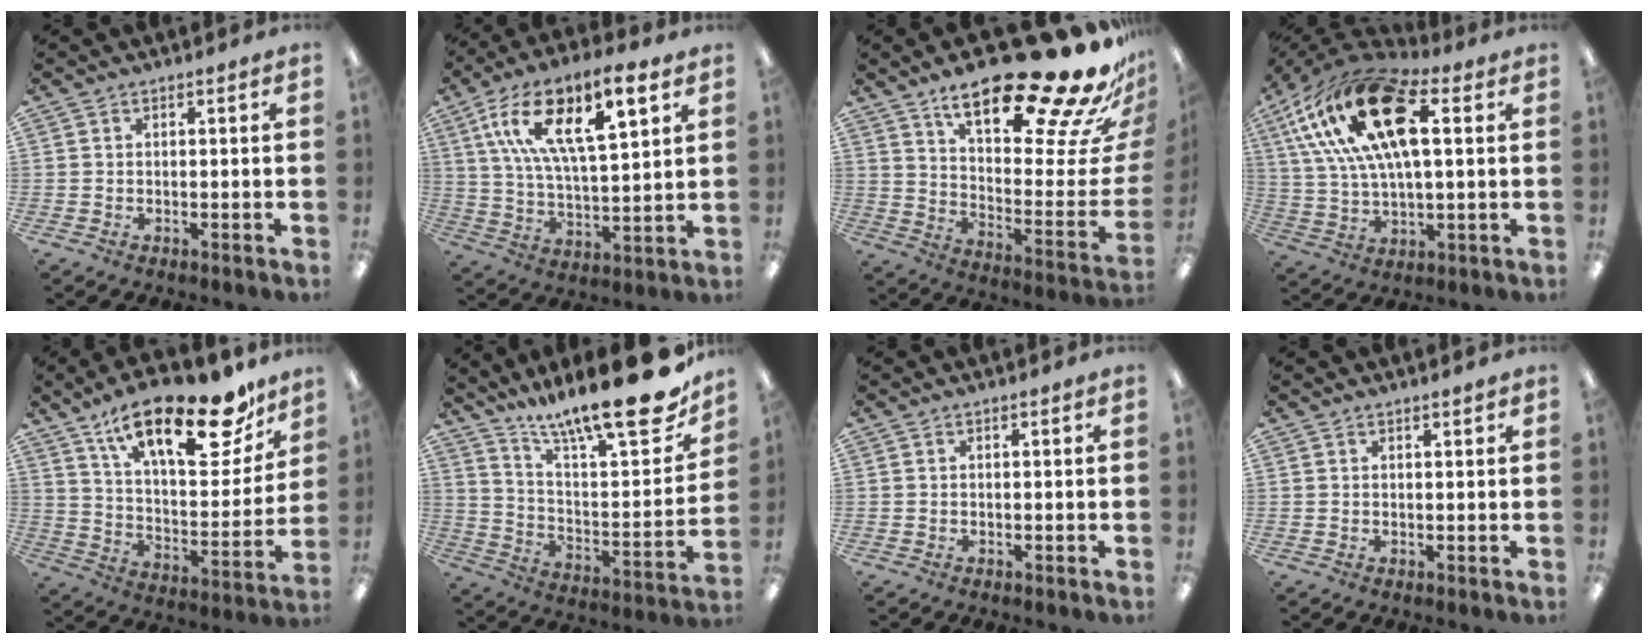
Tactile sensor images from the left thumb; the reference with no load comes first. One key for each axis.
{"total": 17.8, "fx": 9.3, "fy": 6.6, "fz": 13.7, "tx": -0.244, "ty": -0.024, "tz": 0.158}
{"total": 28.9, "fx": 20.4, "fy": 7.8, "fz": 18.9, "tx": -0.259, "ty": -0.148, "tz": 0.327}
{"total": 23.8, "fx": 9.3, "fy": 11.2, "fz": 18.9, "tx": -0.364, "ty": -0.009, "tz": 0.154}
{"total": 26.3, "fx": 17.3, "fy": 10.2, "fz": 17.0, "tx": -0.245, "ty": -0.103, "tz": 0.286}
{"total": 22.8, "fx": 17.2, "fy": 4.6, "fz": 14.3, "tx": -0.210, "ty": -0.126, "tz": 0.278}
{"total": 0.0}
{"total": 0.9, "fx": 0.8, "fy": 0.0, "fz": 0.4, "tx": -0.001, "ty": -0.004, "tz": 0.012}